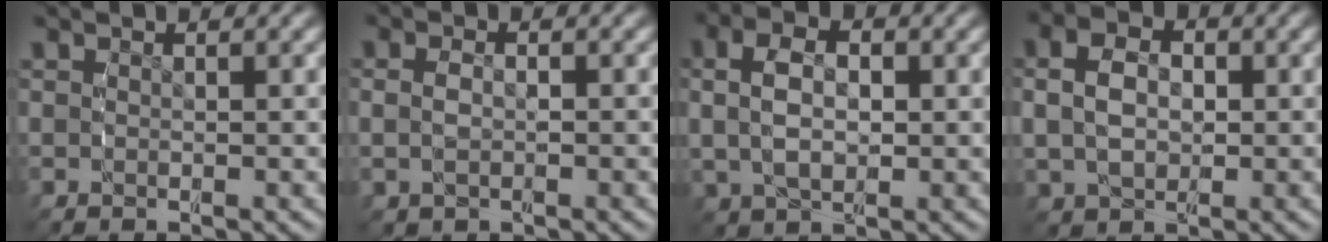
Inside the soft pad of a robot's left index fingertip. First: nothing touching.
{"total": 2.0, "force": [-0.1, 1.4, 1.4], "torque": [-0.039, -0.010, 0.005]}
{"total": 5.4, "force": [0.8, 3.5, 4.0], "torque": [-0.079, -0.003, 0.019]}
{"total": 5.0, "force": [0.4, 3.8, 3.3], "torque": [-0.068, -0.011, 0.017]}